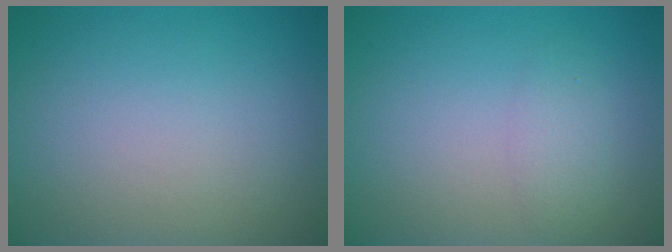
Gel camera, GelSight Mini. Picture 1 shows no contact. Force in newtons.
{"total": 1.7, "press": 1.7, "slide": 0.0}